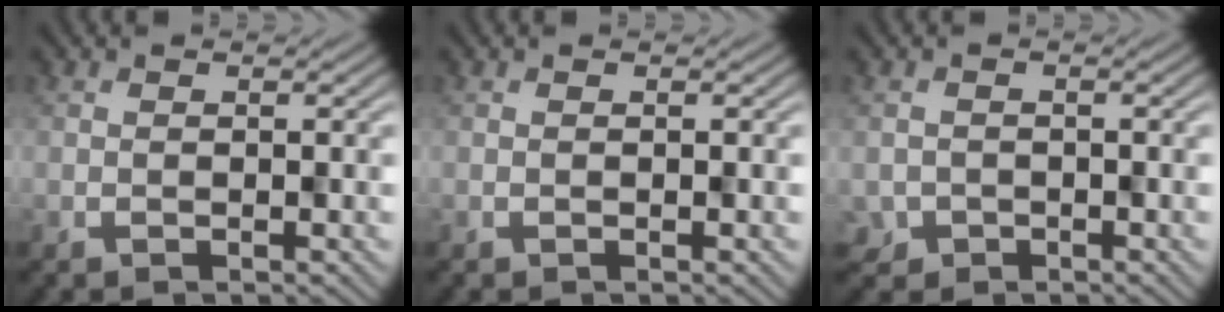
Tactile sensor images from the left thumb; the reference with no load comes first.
{"total": 0.0}
{"total": 2.0, "force": [-1.1, 1.7, 0.0], "torque": [0.001, -0.009, -0.022]}